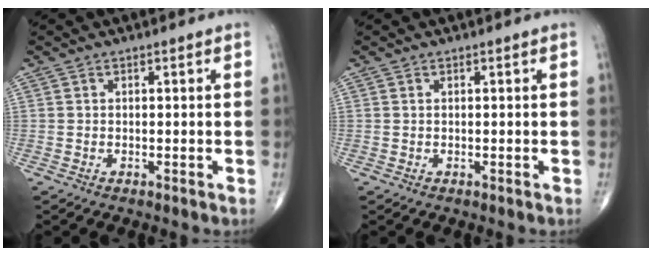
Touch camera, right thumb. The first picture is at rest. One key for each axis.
{"total": 0.0}